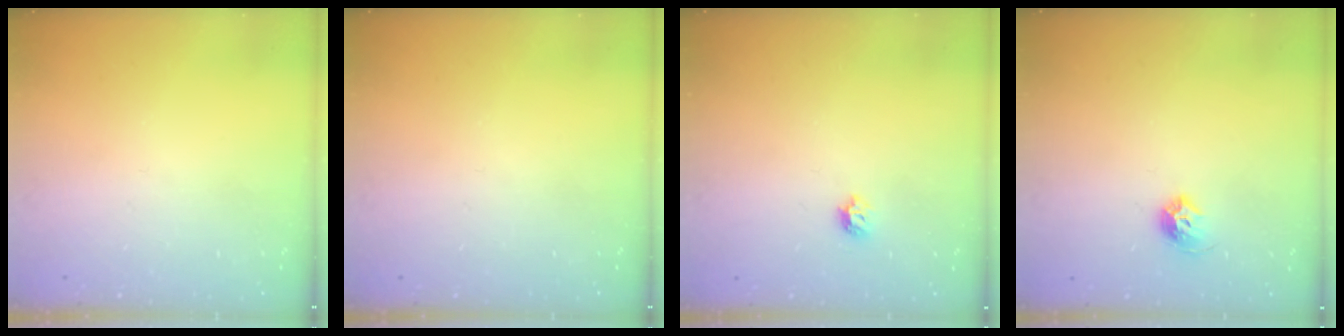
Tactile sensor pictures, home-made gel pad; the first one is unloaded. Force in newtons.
{"total": 0.0}
{"total": 5.9, "press": 5.8, "slide": 0.9}
{"total": 7.6, "press": 7.5, "slide": 1.1}